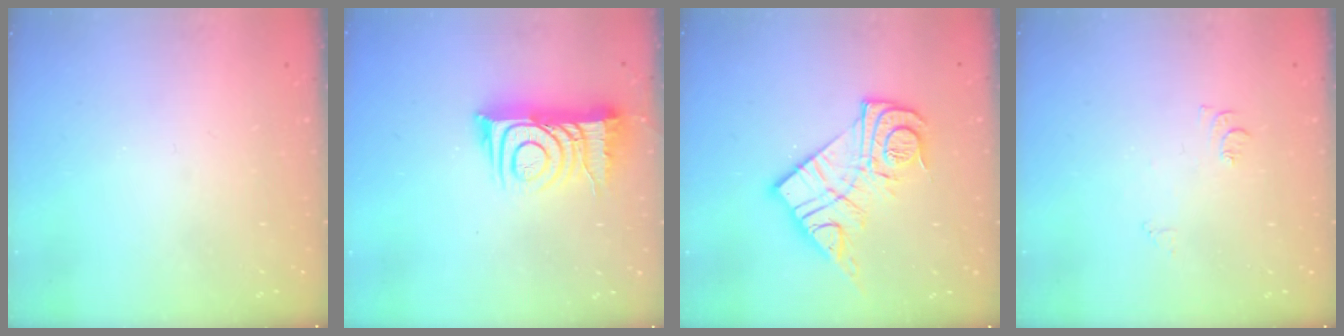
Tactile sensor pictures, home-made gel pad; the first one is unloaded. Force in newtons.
{"total": 13.3, "press": 13.2, "slide": 1.0}
{"total": 17.5, "press": 17.5, "slide": 1.3}
{"total": 6.4, "press": 6.4, "slide": 0.9}